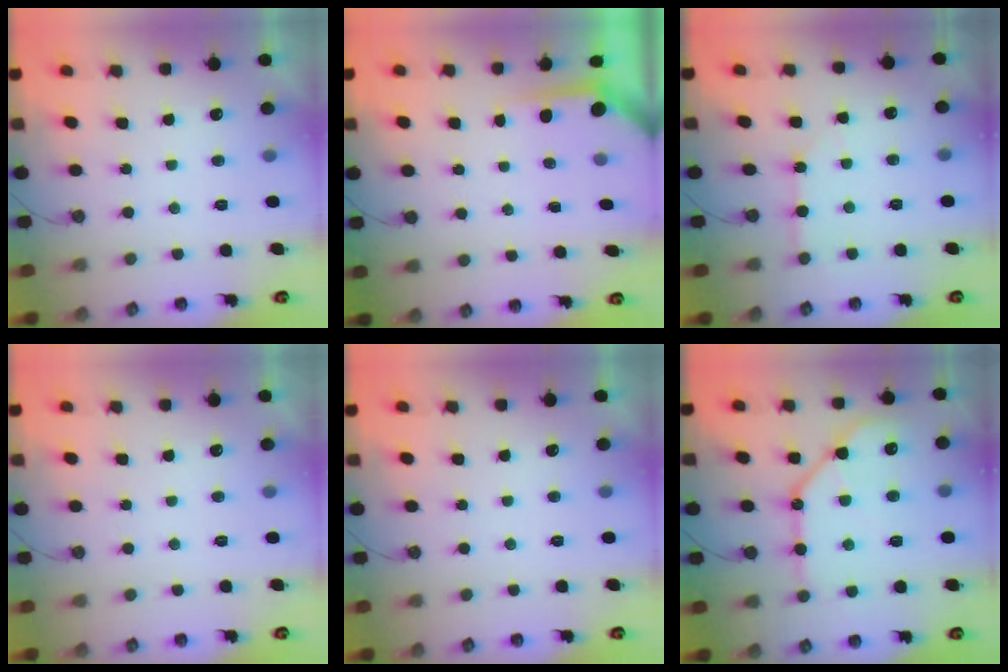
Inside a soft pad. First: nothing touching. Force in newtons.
{"total": 3.7, "press": 3.6, "slide": 0.4}
{"total": 3.9, "press": 3.9, "slide": 0.3}
{"total": 0.0}
{"total": 0.0}
{"total": 16.5, "press": 16.4, "slide": 1.8}